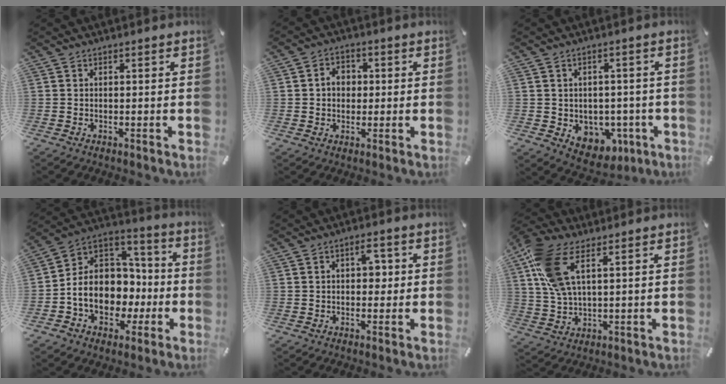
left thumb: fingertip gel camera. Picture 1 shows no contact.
{"total": 5.1, "force": [0.3, 4.5, 2.4], "torque": [-0.037, 0.007, 0.000]}
{"total": 6.2, "force": [-0.5, 5.9, 1.9], "torque": [-0.021, -0.003, 0.002]}
{"total": 13.6, "force": [-2.6, 11.7, 6.5], "torque": [-0.137, -0.011, -0.042]}
{"total": 4.5, "force": [0.7, 2.8, 3.5], "torque": [-0.039, -0.002, 0.002]}
{"total": 11.3, "force": [5.1, 5.1, 8.7], "torque": [-0.199, -0.005, 0.097]}